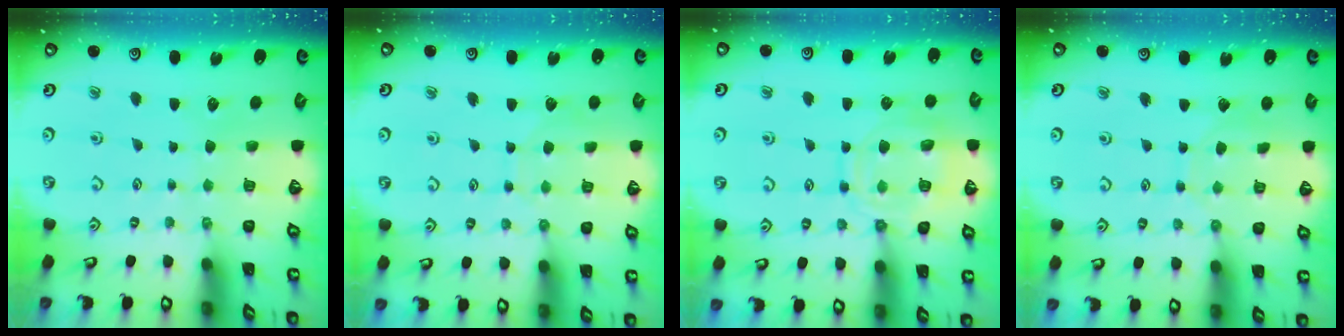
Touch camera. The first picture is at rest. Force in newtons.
{"total": 6.2, "press": 6.2, "slide": 0.5}
{"total": 14.2, "press": 14.1, "slide": 1.4}
{"total": 5.9, "press": 5.9, "slide": 0.2}